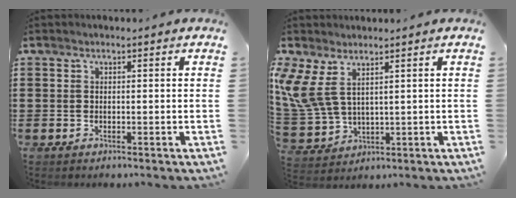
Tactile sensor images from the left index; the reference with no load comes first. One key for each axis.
{"total": 6.6, "fx": 3.3, "fy": 3.1, "fz": 4.8, "tx": -0.140, "ty": -0.016, "tz": 0.054}